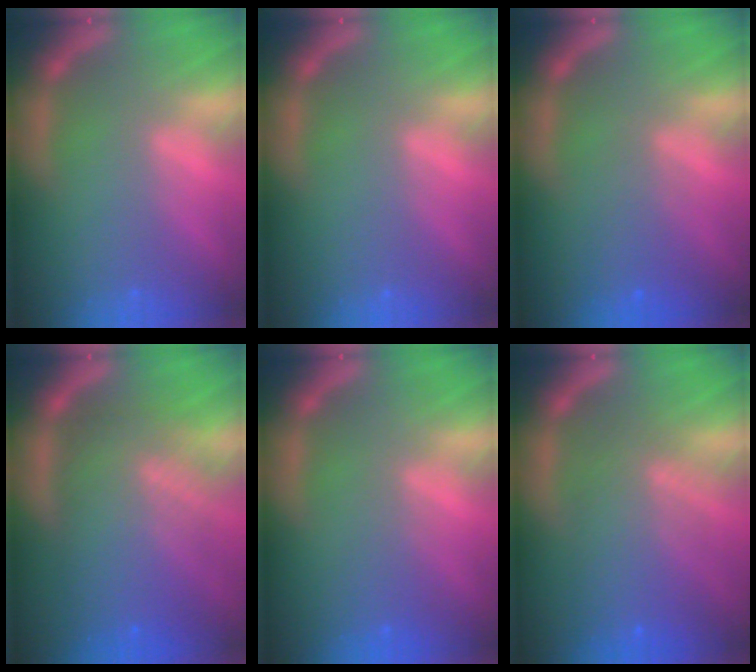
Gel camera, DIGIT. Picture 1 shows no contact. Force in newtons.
{"total": 0.0}
{"total": 2.5}
{"total": 10.1}
{"total": 2.0}
{"total": 6.6}